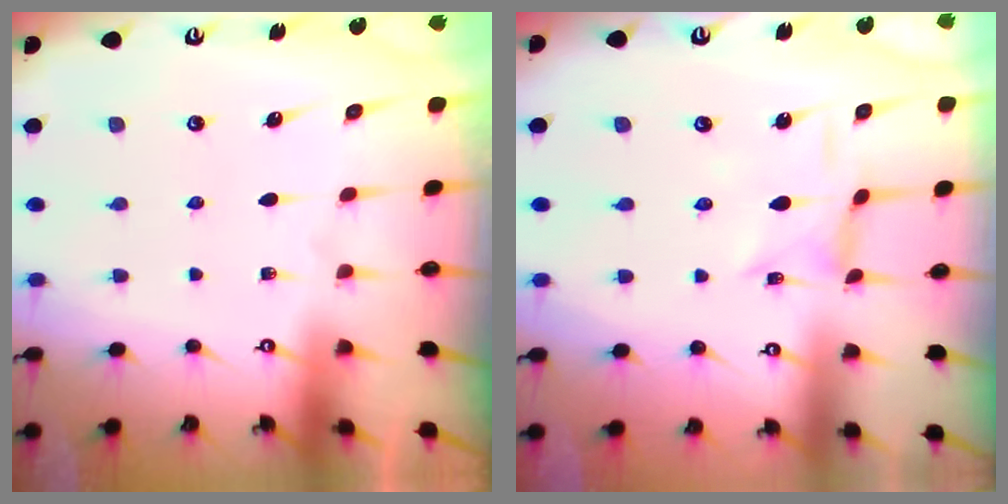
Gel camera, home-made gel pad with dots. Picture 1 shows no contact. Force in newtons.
{"total": 1.2, "press": 1.2, "slide": 0.2}